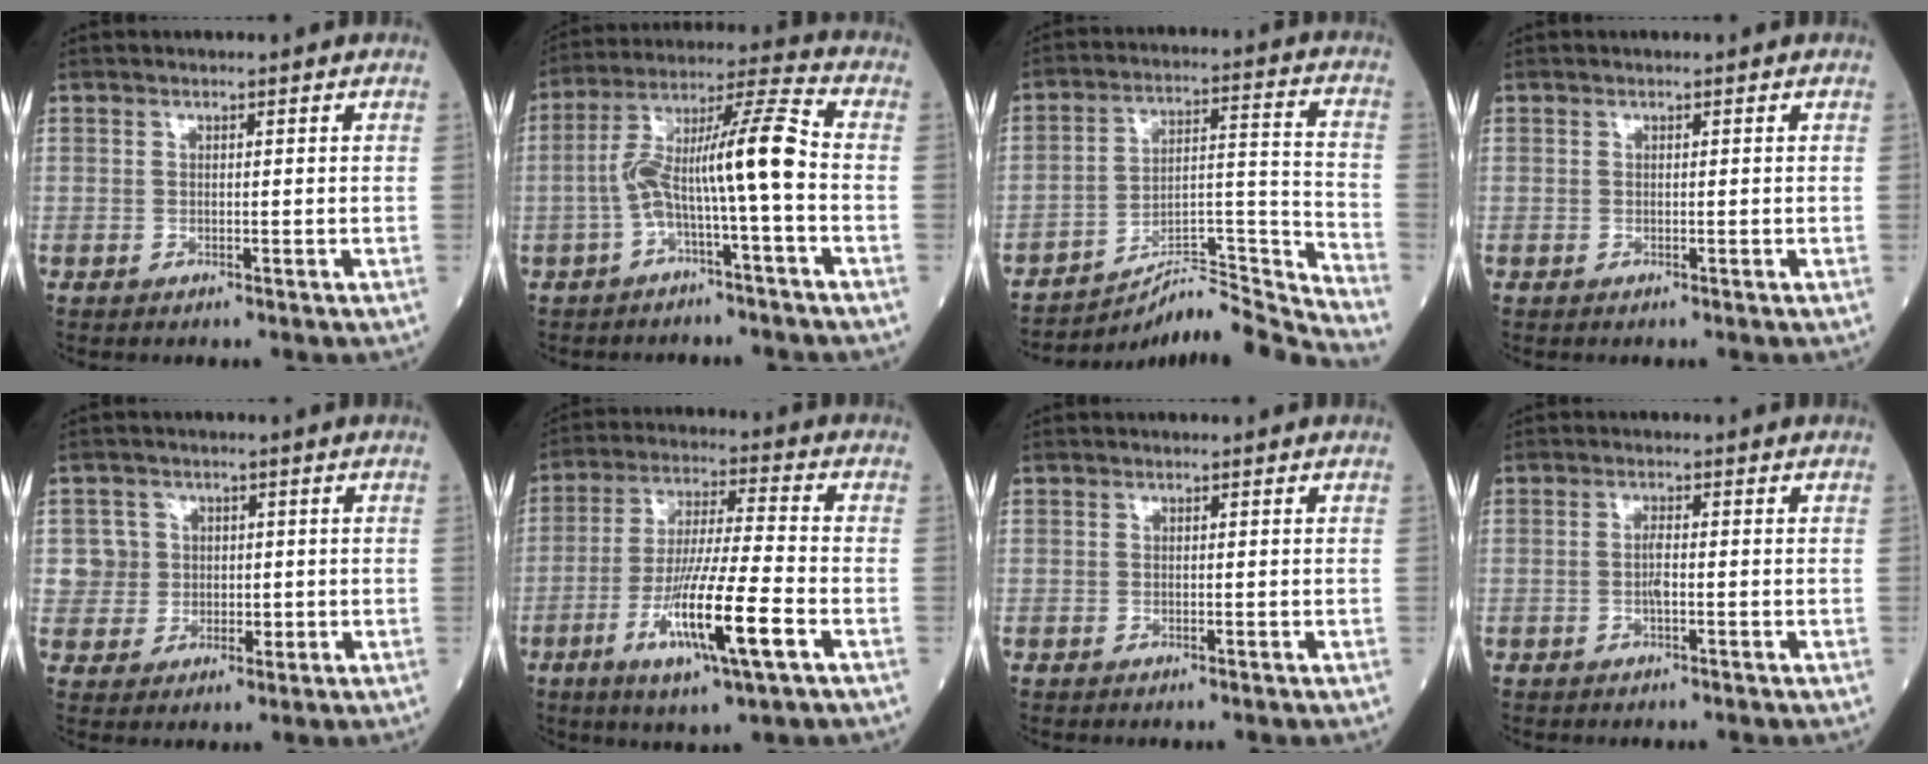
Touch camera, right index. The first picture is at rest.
{"total": 11.1, "force": [-2.3, 0.2, 10.9], "torque": [-0.196, 0.039, -0.044]}
{"total": 17.2, "force": [-16.9, -2.4, 2.1], "torque": [-0.011, 0.046, -0.260]}
{"total": 0.0}
{"total": 4.8, "force": [1.0, 4.7, 0.0], "torque": [0.018, 0.009, 0.018]}
{"total": 14.0, "force": [-5.2, 0.7, 13.0], "torque": [-0.246, -0.019, -0.093]}
{"total": 0.0}
{"total": 1.8, "force": [-0.4, 0.3, 1.7], "torque": [-0.033, 0.001, -0.009]}